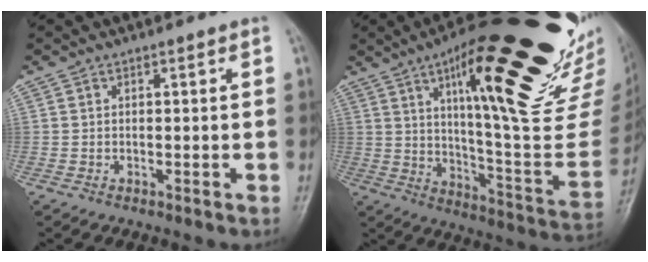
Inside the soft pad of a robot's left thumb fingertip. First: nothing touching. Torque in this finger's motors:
{"motor_torque": [3.50, 1.51, 1.70, -1.07, 0.45]}